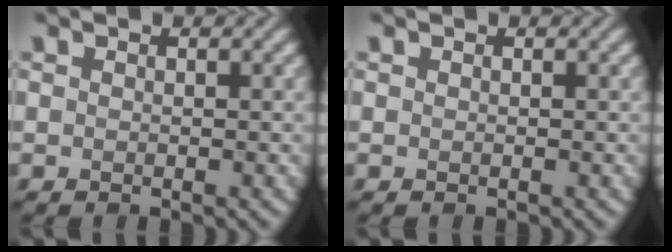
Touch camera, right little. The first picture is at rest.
{"total": 0.0}